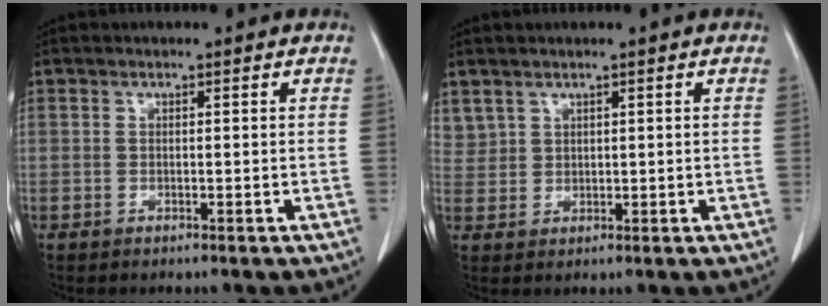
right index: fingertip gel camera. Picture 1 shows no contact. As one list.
[{"total": 2.3, "force": [1.7, 1.5, 0.2], "torque": [0.003, 0.006, 0.035]}]